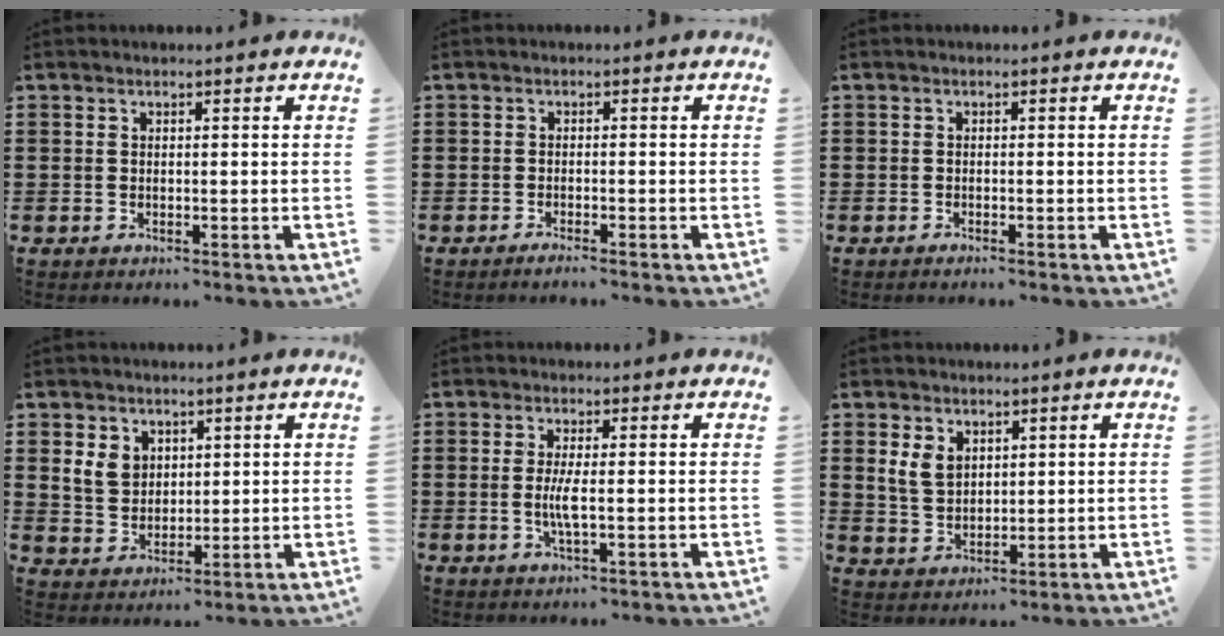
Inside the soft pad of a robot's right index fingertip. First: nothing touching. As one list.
[{"total": 1.2, "force": [-1.1, -0.1, 0.4], "torque": [-0.007, -0.003, -0.020]}, {"total": 0.7, "force": [-0.7, -0.1, 0.1], "torque": [-0.003, -0.002, -0.014]}, {"total": 5.2, "force": [1.9, 4.3, 2.2], "torque": [-0.061, 0.016, 0.035]}, {"total": 3.4, "force": [-0.4, 0.3, 3.3], "torque": [-0.074, -0.011, -0.012]}, {"total": 4.4, "force": [1.8, 3.2, 2.5], "torque": [-0.060, 0.012, 0.033]}]